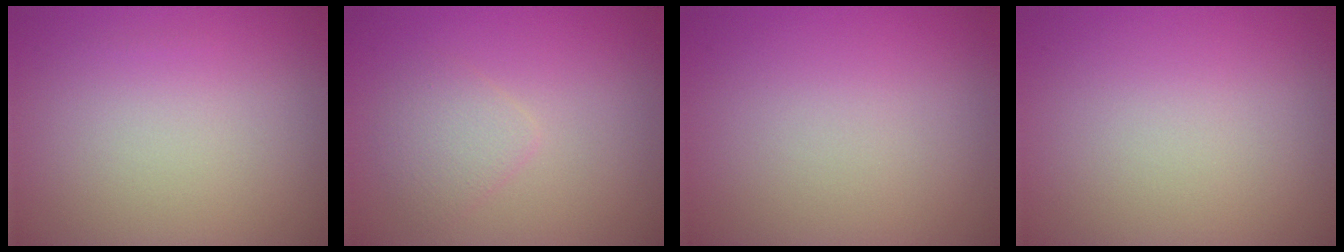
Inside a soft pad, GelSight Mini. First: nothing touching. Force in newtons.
{"total": 2.0, "press": 1.9, "slide": 0.1}
{"total": 0.0}
{"total": 0.0}